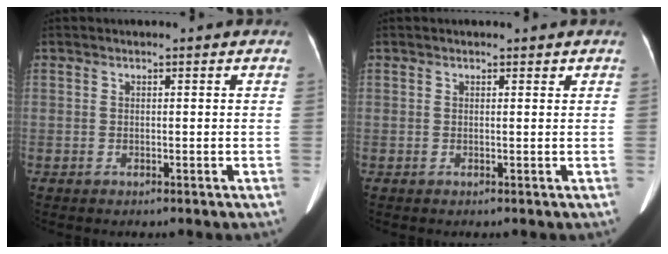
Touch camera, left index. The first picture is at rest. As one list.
[{"total": 1.1, "force": [1.0, 0.2, 0.4], "torque": [-0.004, -0.003, 0.012]}]